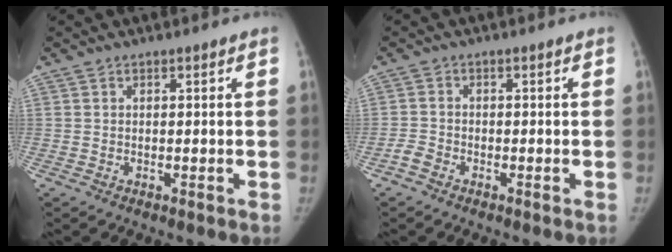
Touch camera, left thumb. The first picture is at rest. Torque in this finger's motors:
{"motor_torque": [-0.52, 0.40, -0.29, 0.36, -0.01]}